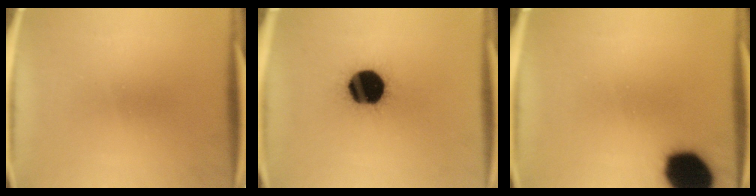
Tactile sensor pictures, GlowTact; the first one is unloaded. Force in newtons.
{"total": 19.9}
{"total": 16.5}